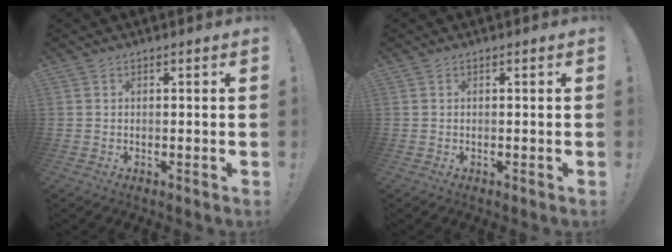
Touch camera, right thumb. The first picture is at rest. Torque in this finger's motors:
{"motor_torque": [-0.13, 0.05, 0.12, -0.05, -0.01]}